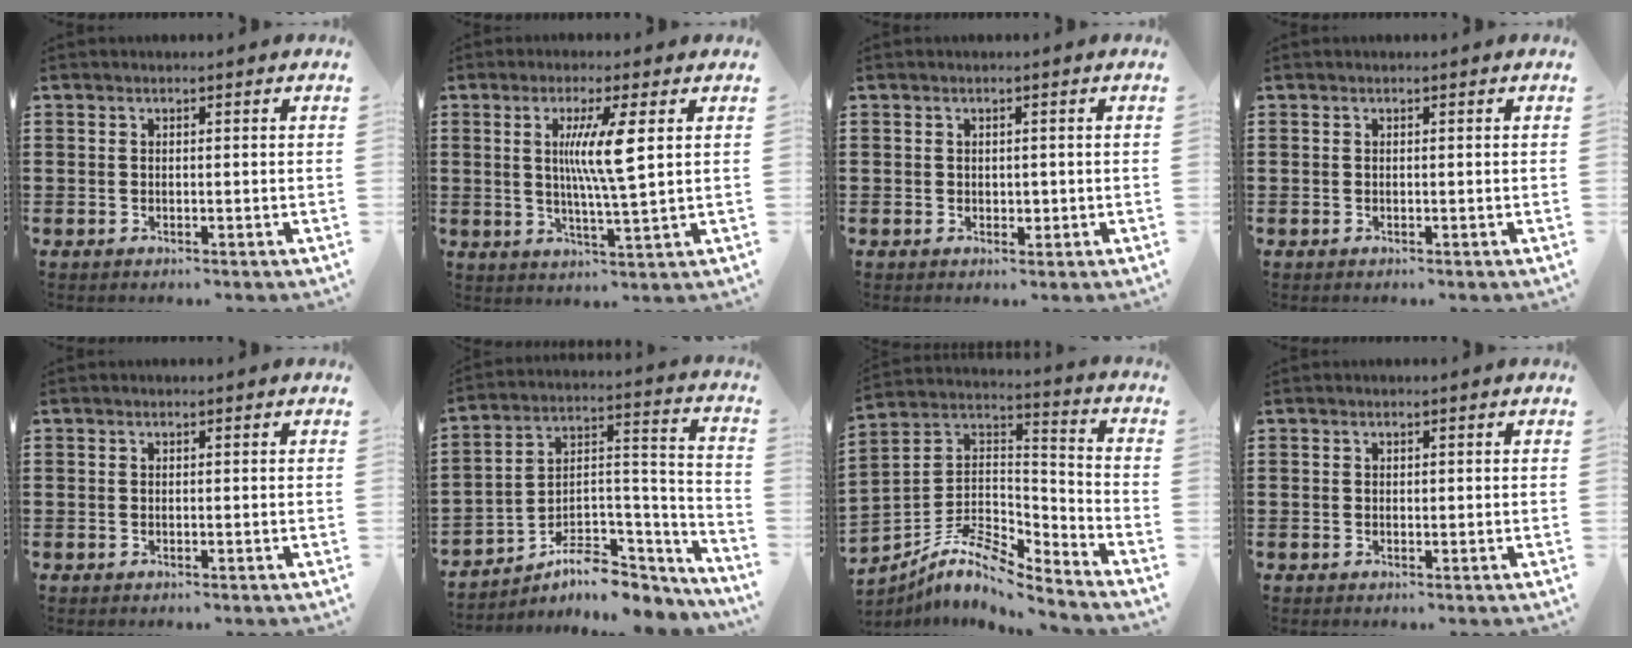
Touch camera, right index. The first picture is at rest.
{"total": 7.6, "force": [1.9, 0.1, 7.4], "torque": [-0.144, -0.006, 0.026]}
{"total": 1.1, "force": [0.3, 0.9, 0.6], "torque": [-0.013, 0.006, 0.005]}
{"total": 0.0}
{"total": 0.0}
{"total": 7.0, "force": [-5.2, 3.6, 3.2], "torque": [-0.065, -0.005, -0.096]}
{"total": 8.6, "force": [-7.0, 2.6, 4.2], "torque": [-0.091, 0.001, -0.140]}
{"total": 0.0}